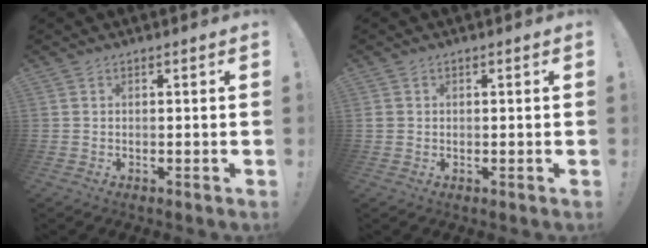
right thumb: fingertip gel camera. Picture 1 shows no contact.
{"total": 1.2, "force": [0.3, 1.1, 0.4], "torque": [-0.007, 0.003, 0.007]}